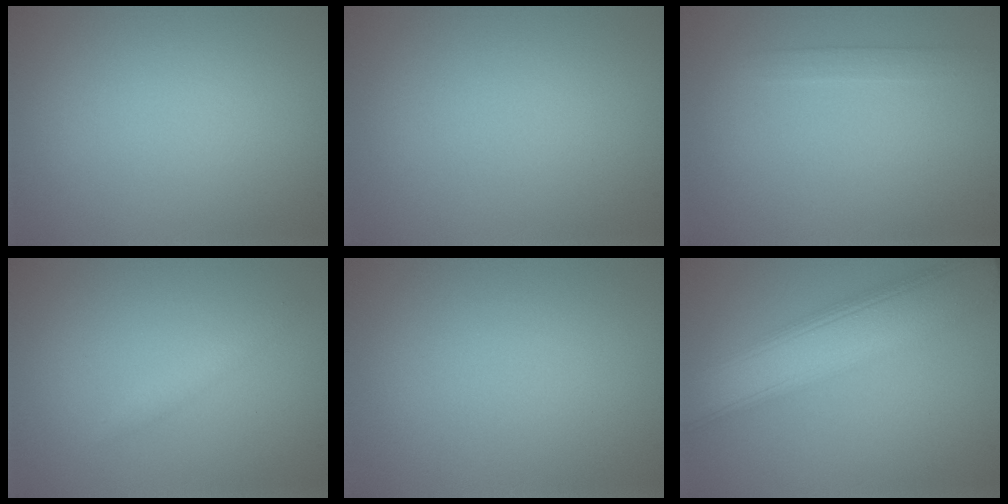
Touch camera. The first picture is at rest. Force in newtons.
{"total": 0.0}
{"total": 1.3, "press": 1.3, "slide": 0.1}
{"total": 1.1, "press": 1.1, "slide": 0.1}
{"total": 0.0}
{"total": 8.5, "press": 8.5, "slide": 0.4}